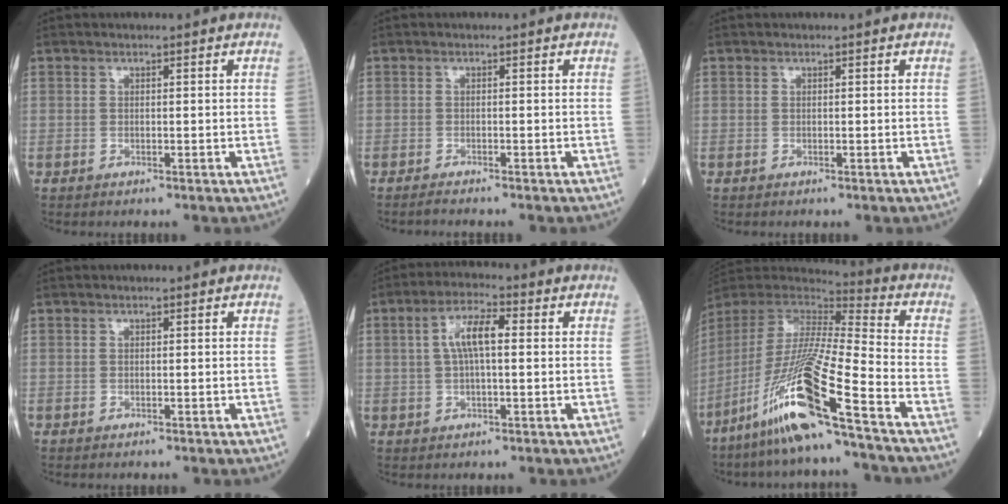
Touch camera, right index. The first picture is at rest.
{"total": 1.7, "force": [-1.6, -0.1, 0.6], "torque": [-0.013, -0.001, -0.024]}
{"total": 0.0}
{"total": 0.0}
{"total": 6.2, "force": [1.0, 1.6, 5.9], "torque": [-0.118, 0.018, 0.017]}
{"total": 20.2, "force": [-11.9, -0.6, 16.3], "torque": [-0.369, -0.048, -0.238]}